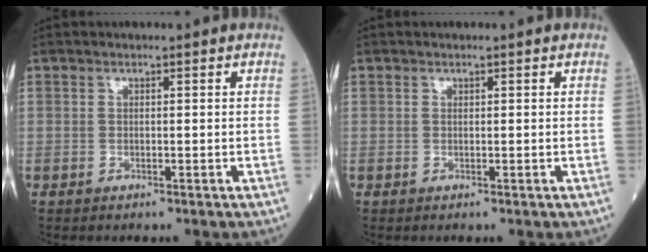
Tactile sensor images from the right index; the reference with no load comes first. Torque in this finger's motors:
{"motor_torque": [-0.11, -0.16, -0.04, -0.01]}